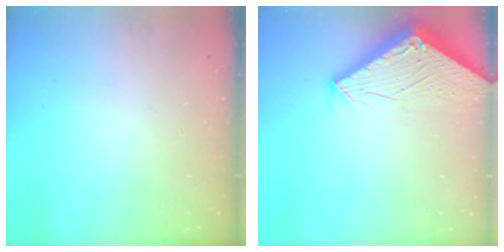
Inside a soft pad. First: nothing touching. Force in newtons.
{"total": 2.8, "press": 2.8, "slide": 0.1}